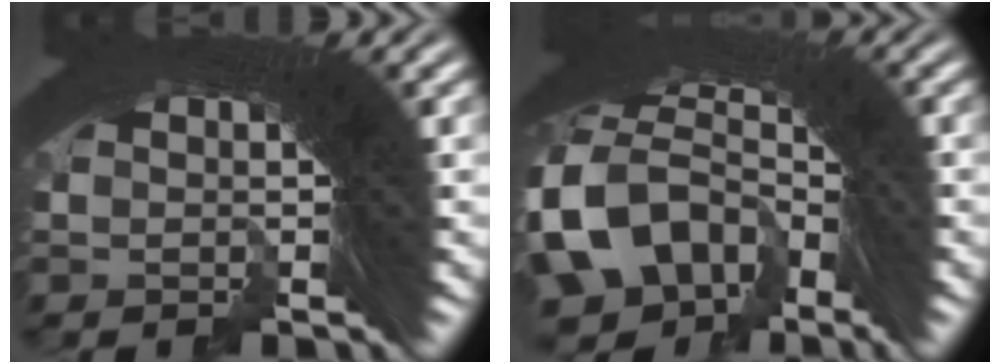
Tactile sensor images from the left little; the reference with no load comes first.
{"total": 10.1, "force": [-4.9, 8.0, 3.8], "torque": [-0.094, -0.049, -0.073]}